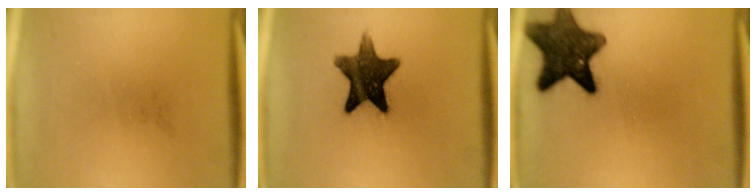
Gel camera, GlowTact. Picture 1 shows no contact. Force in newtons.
{"total": 13.1}
{"total": 11.1}